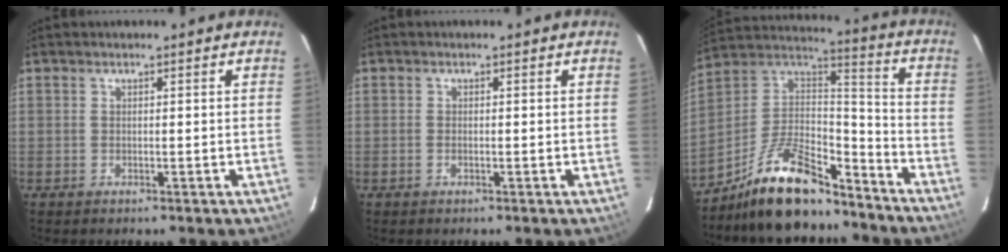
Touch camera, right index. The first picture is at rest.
{"total": 0.7, "force": [-0.3, 0.3, 0.5], "torque": [-0.012, 0.000, -0.006]}
{"total": 18.6, "force": [-13.6, 6.6, 10.7], "torque": [-0.220, 0.013, -0.235]}